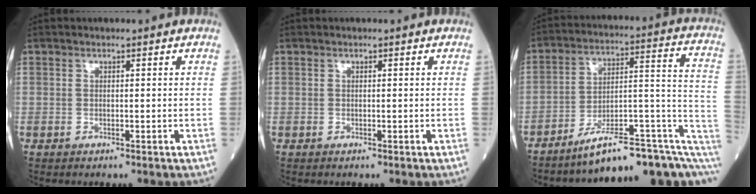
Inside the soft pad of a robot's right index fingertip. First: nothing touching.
{"total": 0.0}
{"total": 17.3, "force": [-10.1, 4.6, 13.3], "torque": [-0.134, 0.068, -0.143]}